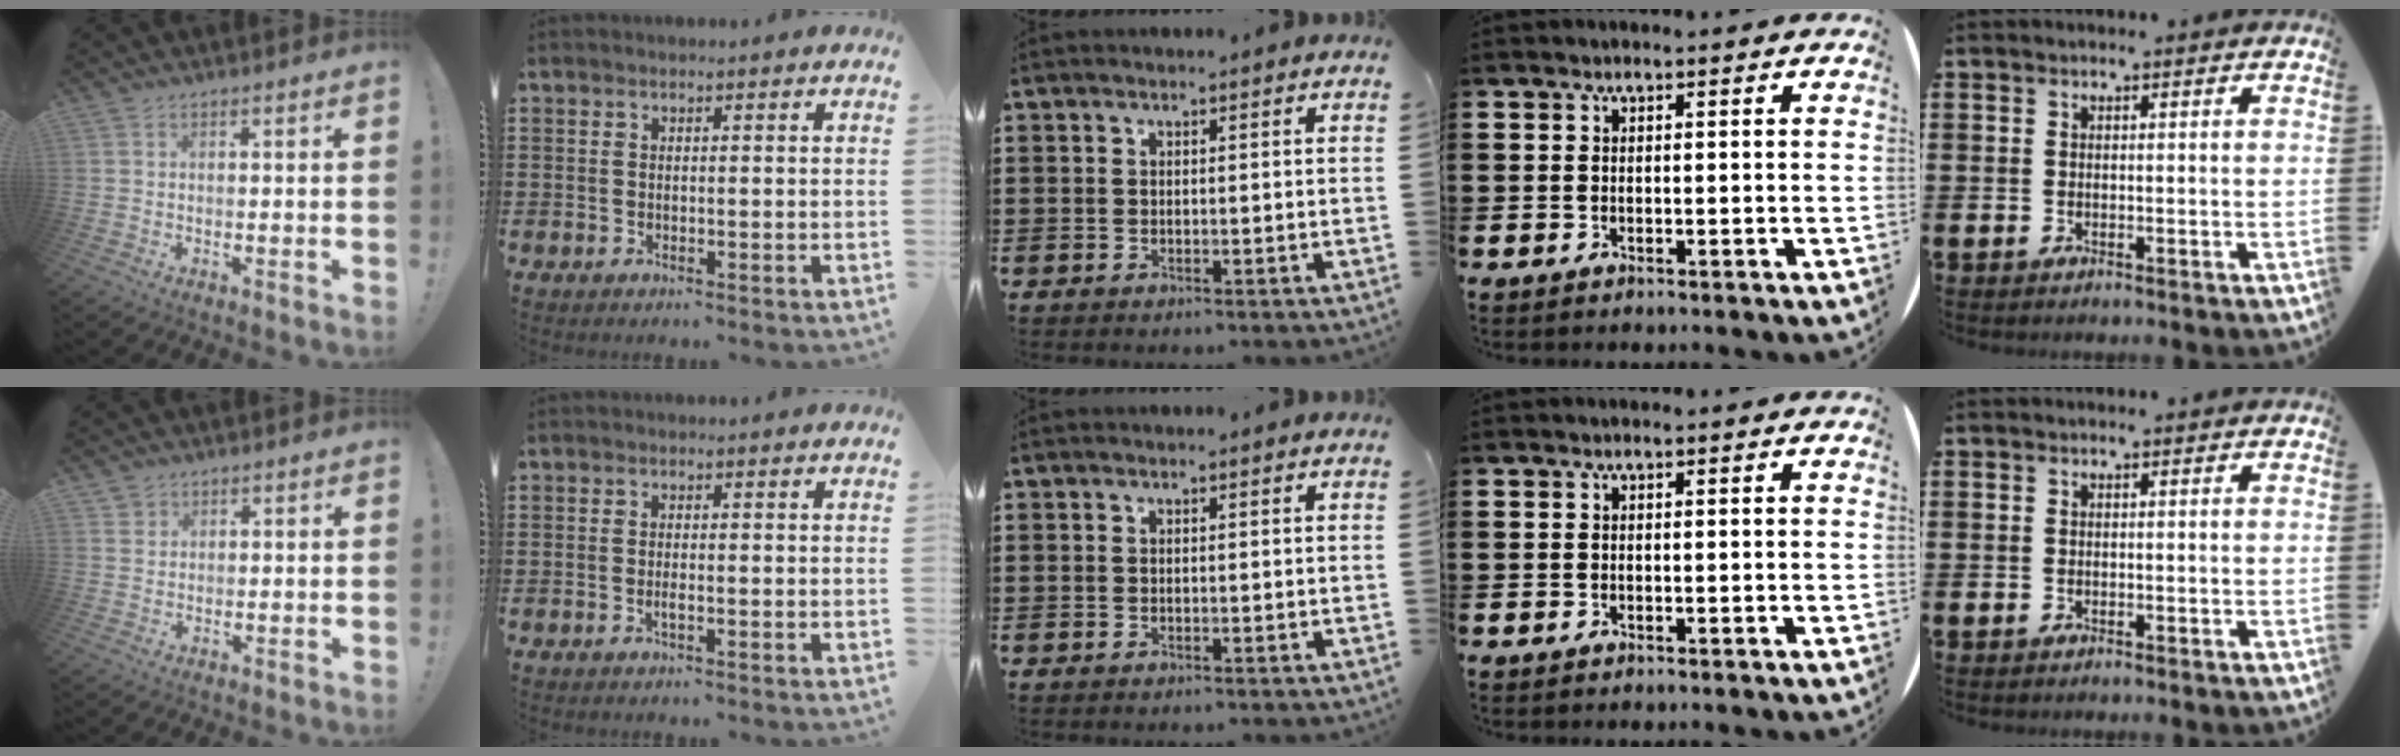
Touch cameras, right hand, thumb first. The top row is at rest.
{"thumb": {"total": 2.0, "force": [1.1, 1.7, 0.0], "torque": [0.011, -0.009, 0.018]}, "index": {"total": 1.0, "force": [-0.4, 0.2, 0.9], "torque": [-0.018, -0.004, -0.007]}}